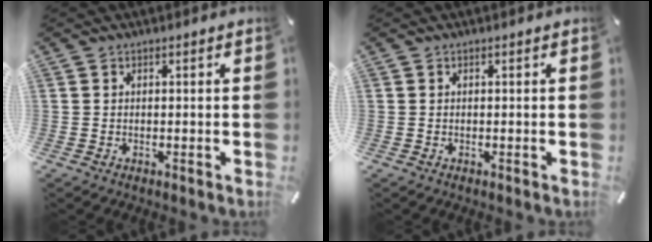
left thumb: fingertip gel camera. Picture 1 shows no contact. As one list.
[{"total": 0.0}]